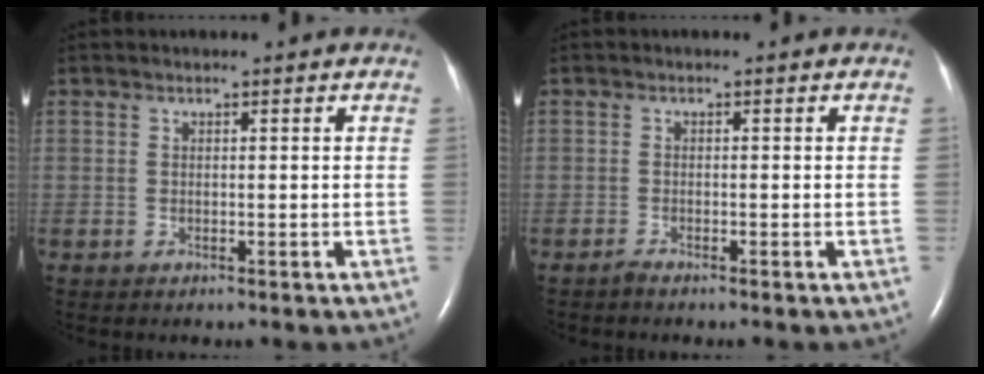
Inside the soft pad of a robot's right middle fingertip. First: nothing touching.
{"total": 0.8, "force": [-0.7, -0.1, 0.3], "torque": [-0.012, -0.003, -0.015]}